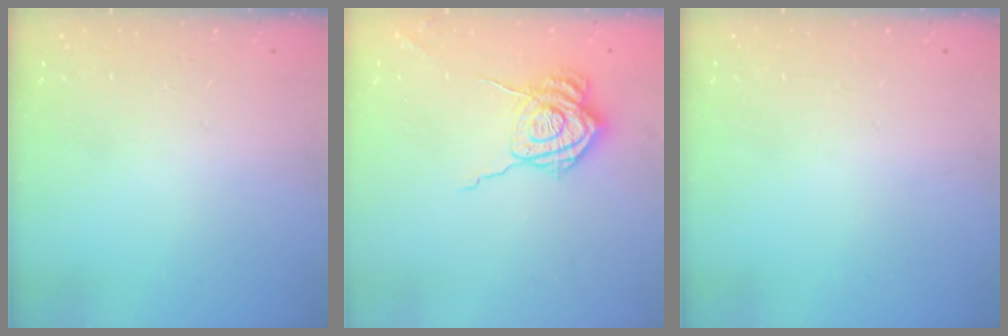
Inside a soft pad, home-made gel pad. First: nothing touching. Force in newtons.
{"total": 12.8, "press": 12.7, "slide": 1.2}
{"total": 0.0}